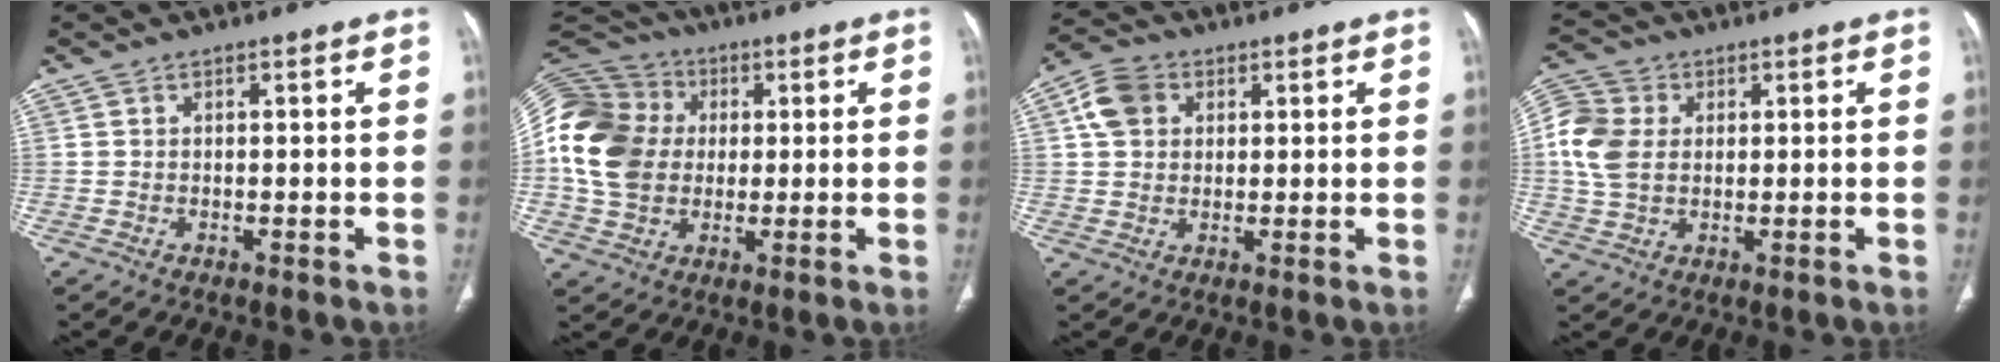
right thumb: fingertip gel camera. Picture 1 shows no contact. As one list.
[{"total": 19.1, "force": [0.6, 15.6, 11.0], "torque": [-0.235, 0.027, 0.009]}, {"total": 6.7, "force": [2.1, 5.3, 3.6], "torque": [-0.056, 0.008, 0.035]}, {"total": 9.4, "force": [1.3, 7.2, 5.9], "torque": [-0.121, 0.010, 0.020]}]